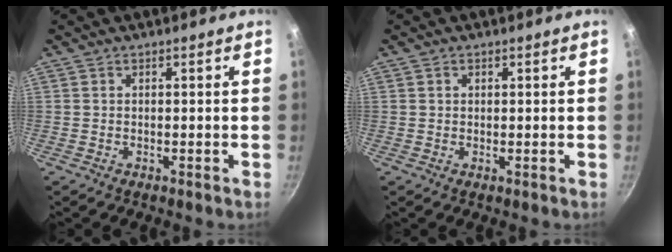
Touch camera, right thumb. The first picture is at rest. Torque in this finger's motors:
{"motor_torque": [-0.07, -0.54, -0.39, -0.18, 0.07]}